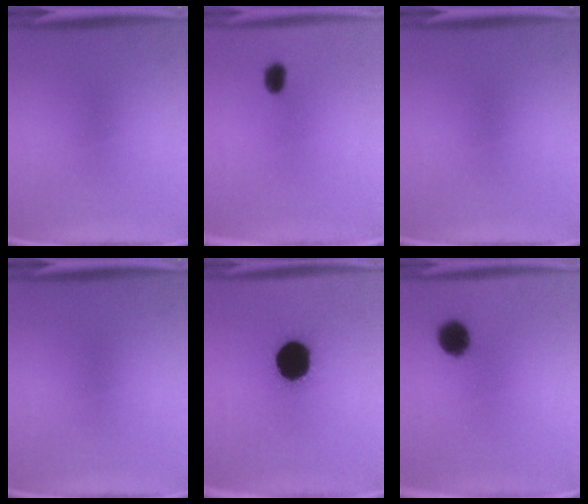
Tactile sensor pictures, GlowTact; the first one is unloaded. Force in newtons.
{"total": 2.6}
{"total": 0.0}
{"total": 0.0}
{"total": 18.6}
{"total": 7.4}